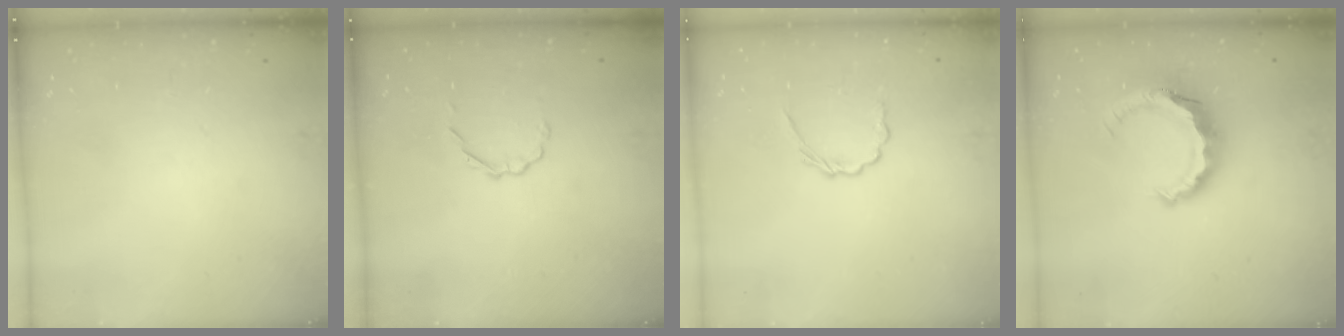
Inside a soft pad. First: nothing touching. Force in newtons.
{"total": 2.2, "press": 2.1, "slide": 0.7}
{"total": 2.6, "press": 2.4, "slide": 1.0}
{"total": 8.5, "press": 8.4, "slide": 1.0}